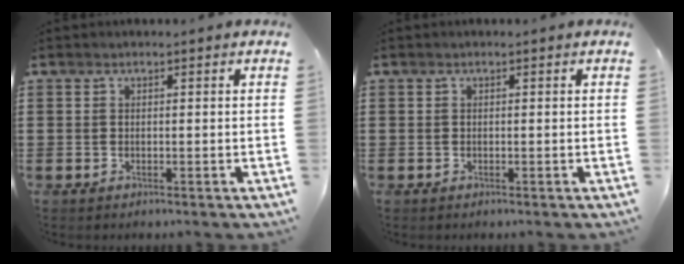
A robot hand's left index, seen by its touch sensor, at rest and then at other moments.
{"total": 0.0}